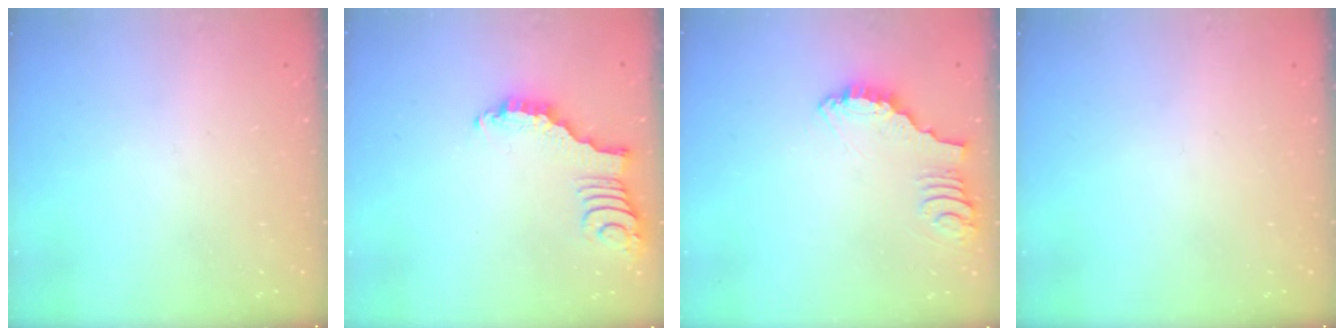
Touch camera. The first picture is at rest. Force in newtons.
{"total": 2.9, "press": 2.9, "slide": 0.4}
{"total": 2.8, "press": 2.8, "slide": 0.1}
{"total": 0.0}